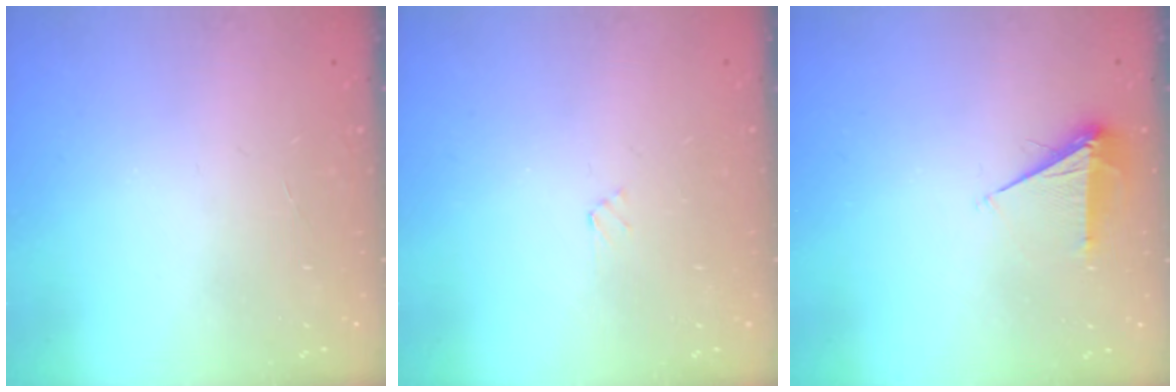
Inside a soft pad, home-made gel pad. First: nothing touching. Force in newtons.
{"total": 2.4, "press": 2.3, "slide": 0.4}
{"total": 5.4, "press": 5.4, "slide": 0.8}